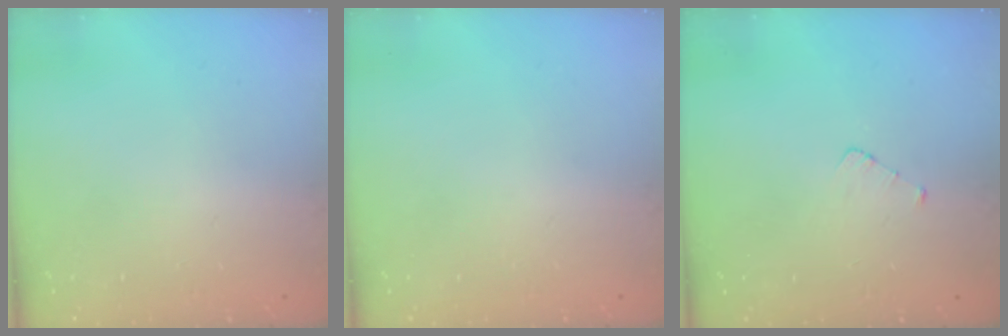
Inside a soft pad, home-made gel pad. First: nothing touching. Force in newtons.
{"total": 0.0}
{"total": 2.9, "press": 2.9, "slide": 0.2}